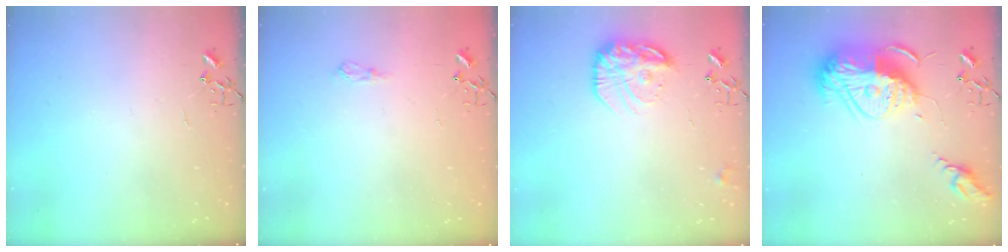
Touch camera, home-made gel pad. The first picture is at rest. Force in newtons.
{"total": 5.4, "press": 5.4, "slide": 0.6}
{"total": 15.1, "press": 15.1, "slide": 0.5}
{"total": 19.8, "press": 19.7, "slide": 2.1}